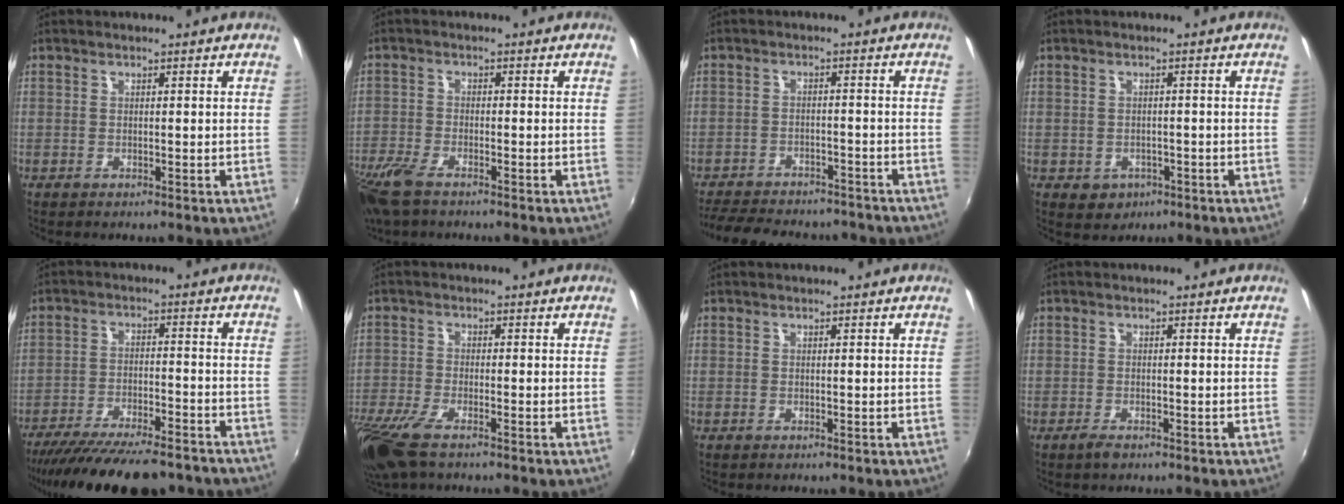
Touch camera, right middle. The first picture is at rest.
{"total": 8.8, "force": [-6.3, 3.1, 5.3], "torque": [-0.141, -0.032, -0.127]}
{"total": 17.6, "force": [-15.0, 6.2, 6.9], "torque": [-0.156, -0.005, -0.205]}
{"total": 4.0, "force": [-1.6, 3.3, 1.4], "torque": [-0.035, -0.005, -0.015]}
{"total": 20.0, "force": [-17.0, 4.7, 9.3], "torque": [-0.178, -0.037, -0.249]}
{"total": 10.5, "force": [-7.3, 2.9, 7.0], "torque": [-0.168, -0.046, -0.142]}
{"total": 0.0}
{"total": 1.7, "force": [-1.2, 0.6, 1.0], "torque": [-0.023, -0.006, -0.024]}